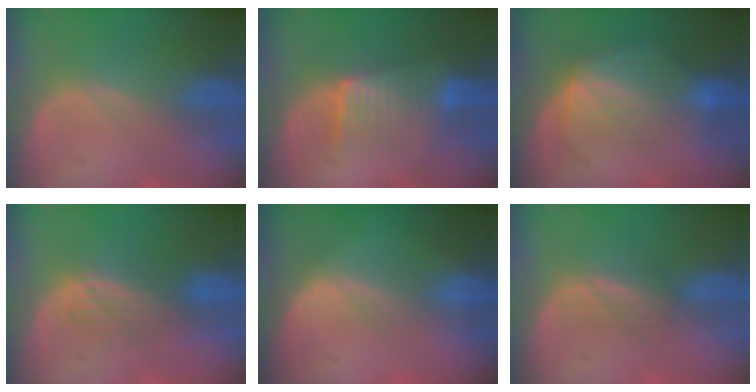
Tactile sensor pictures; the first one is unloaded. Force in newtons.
{"total": 6.5, "press": 6.1, "slide": 2.1}
{"total": 7.4, "press": 7.3, "slide": 1.4}
{"total": 3.5, "press": 3.2, "slide": 1.5}
{"total": 2.0, "press": 1.1, "slide": 1.7}
{"total": 2.2, "press": 2.2, "slide": 0.4}